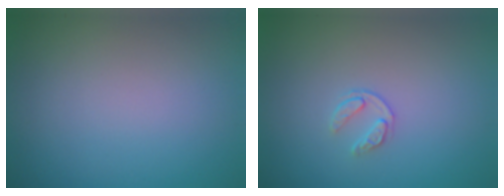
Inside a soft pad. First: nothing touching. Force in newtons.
{"total": 1.3, "press": 0.8, "slide": 1.1}